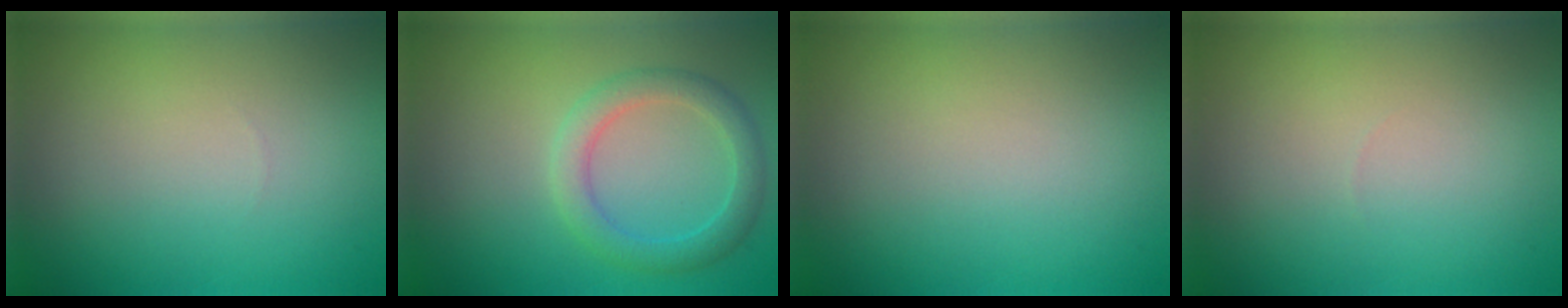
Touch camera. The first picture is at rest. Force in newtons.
{"total": 3.2, "press": 3.2, "slide": 0.1}
{"total": 0.0}
{"total": 0.0}